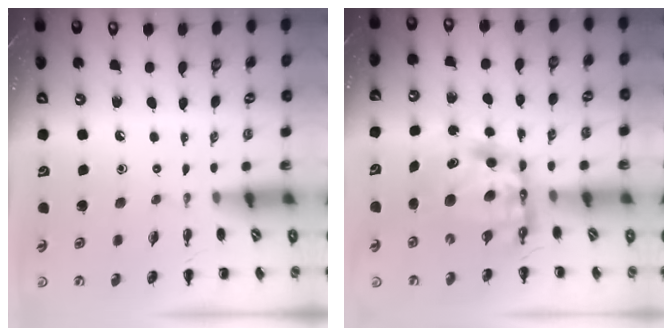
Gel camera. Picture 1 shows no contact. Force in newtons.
{"total": 9.2, "press": 9.0, "slide": 2.2}